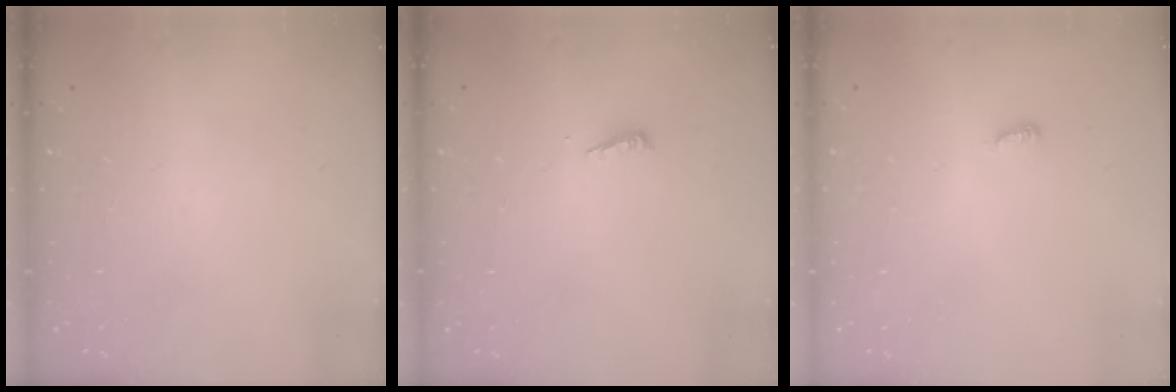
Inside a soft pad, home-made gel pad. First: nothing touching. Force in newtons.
{"total": 3.6, "press": 3.6, "slide": 0.4}
{"total": 2.9, "press": 2.9, "slide": 0.3}